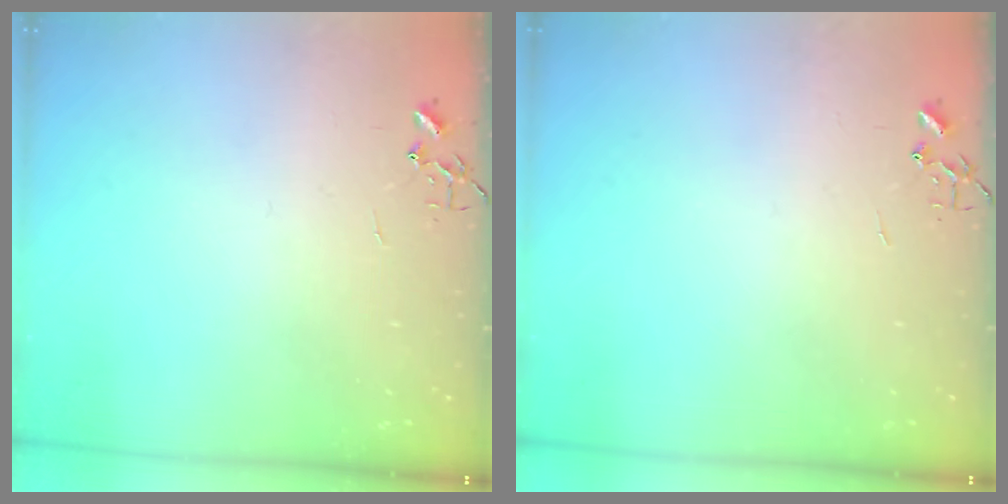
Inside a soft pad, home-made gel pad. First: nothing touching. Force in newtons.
{"total": 0.0}